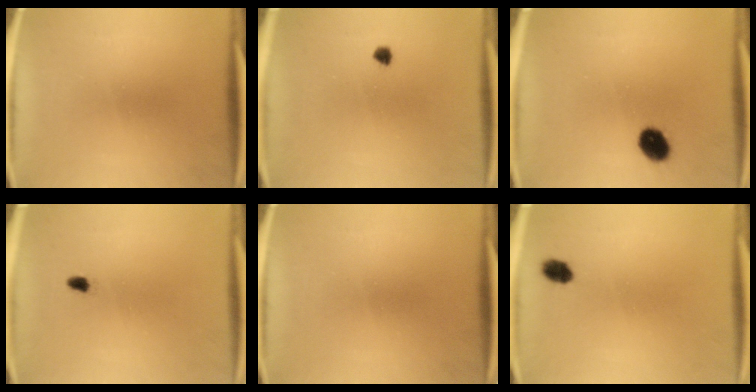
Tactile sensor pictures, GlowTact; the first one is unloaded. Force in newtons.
{"total": 1.3}
{"total": 6.0}
{"total": 1.3}
{"total": 0.0}
{"total": 2.9}